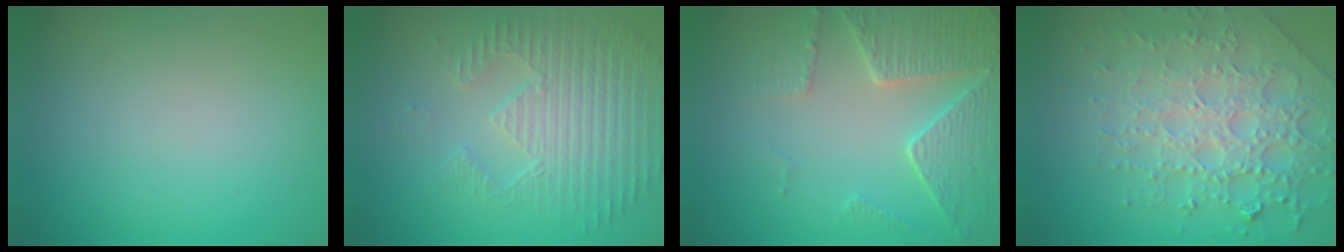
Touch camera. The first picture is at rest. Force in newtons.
{"total": 3.8, "press": 3.6, "slide": 1.1}
{"total": 5.0, "press": 4.5, "slide": 2.2}
{"total": 7.9, "press": 5.6, "slide": 5.6}